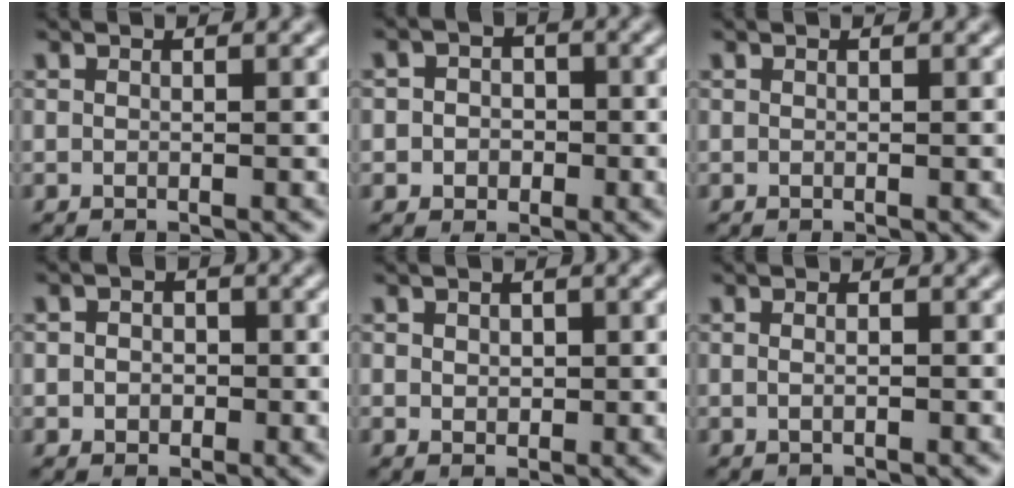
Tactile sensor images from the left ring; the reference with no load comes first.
{"total": 3.3, "force": [-0.3, 3.1, 1.1], "torque": [0.010, 0.011, -0.031]}
{"total": 0.0}
{"total": 2.8, "force": [0.0, 2.5, 1.2], "torque": [0.005, 0.004, -0.024]}
{"total": 1.4, "force": [0.2, 1.1, 0.8], "torque": [-0.011, -0.002, 0.003]}
{"total": 2.4, "force": [0.5, 1.5, 1.7], "torque": [-0.008, 0.018, -0.018]}